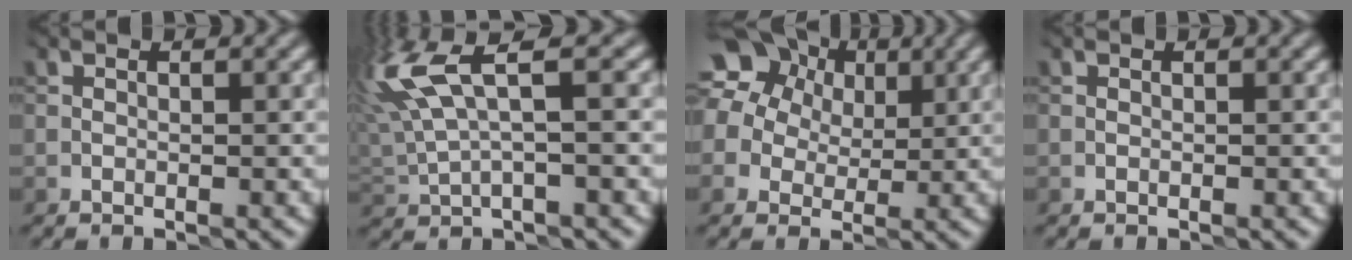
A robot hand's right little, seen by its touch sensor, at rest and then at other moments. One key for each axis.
{"total": 7.4, "fx": 3.8, "fy": 1.9, "fz": 6.0, "tx": -0.147, "ty": 0.014, "tz": 0.073}
{"total": 11.5, "fx": 4.5, "fy": 9.6, "fz": 4.4, "tx": -0.100, "ty": 0.031, "tz": 0.063}
{"total": 0.0}